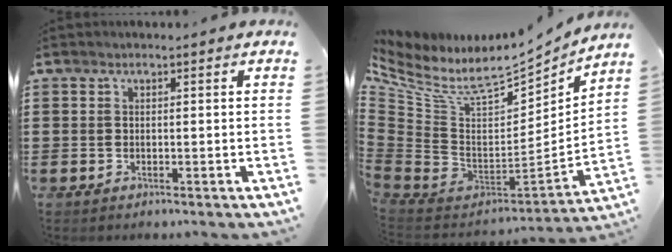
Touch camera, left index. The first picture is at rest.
{"total": 8.1, "force": [5.7, 3.3, 4.7], "torque": [-0.124, -0.057, 0.098]}